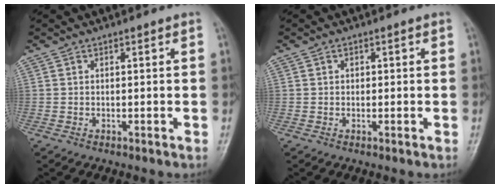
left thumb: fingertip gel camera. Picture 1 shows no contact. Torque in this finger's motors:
{"motor_torque": [-0.42, 0.09, -0.44, -0.09, 0.01]}